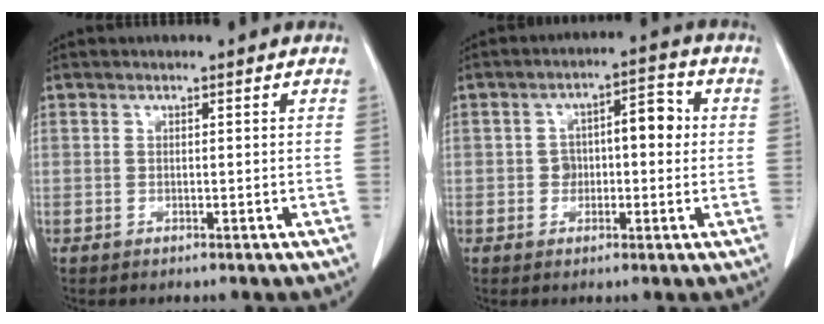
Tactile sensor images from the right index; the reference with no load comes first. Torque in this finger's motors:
{"motor_torque": [0.10, 0.05, 0.07, 0.06]}